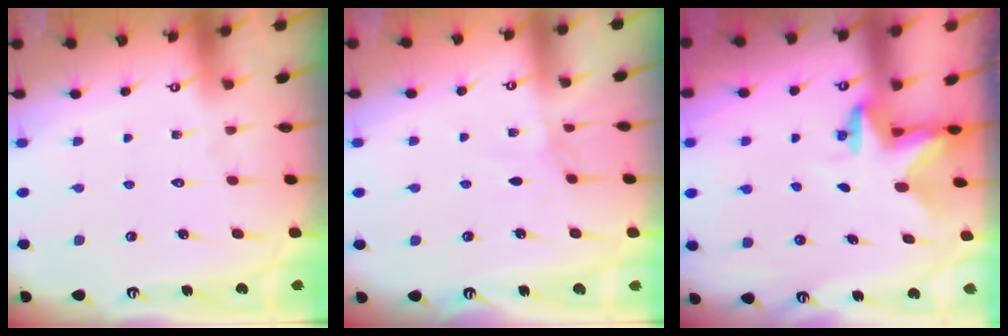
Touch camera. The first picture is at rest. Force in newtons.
{"total": 1.8, "press": 1.8, "slide": 0.3}
{"total": 2.8, "press": 2.8, "slide": 0.2}